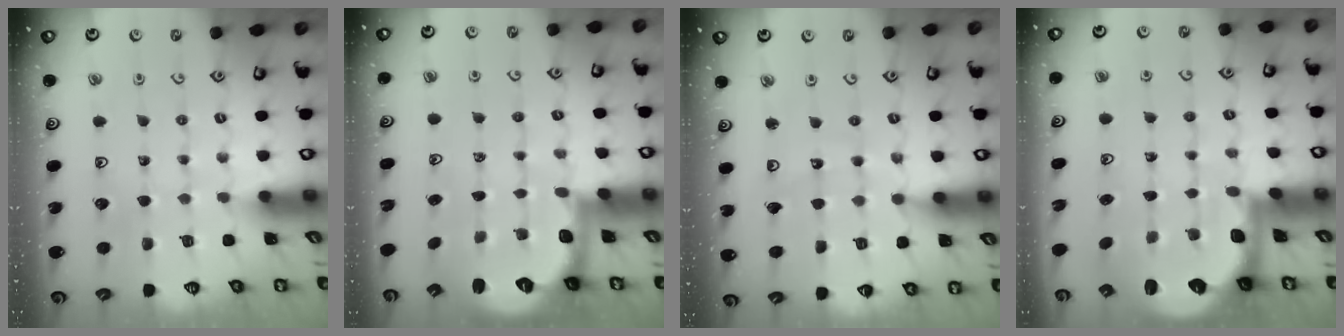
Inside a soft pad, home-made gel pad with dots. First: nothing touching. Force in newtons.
{"total": 2.6, "press": 1.5, "slide": 2.2}
{"total": 7.1, "press": 7.0, "slide": 0.8}
{"total": 2.1, "press": 2.0, "slide": 0.8}